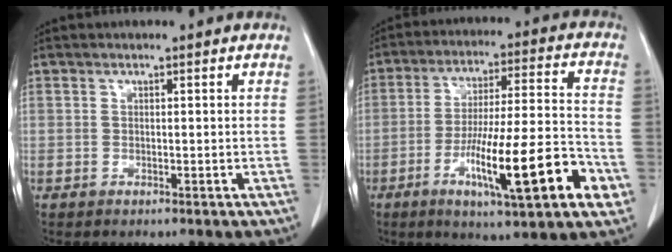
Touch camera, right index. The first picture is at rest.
{"total": 19.0, "force": [-7.2, 1.6, 17.5], "torque": [-0.267, -0.007, -0.111]}